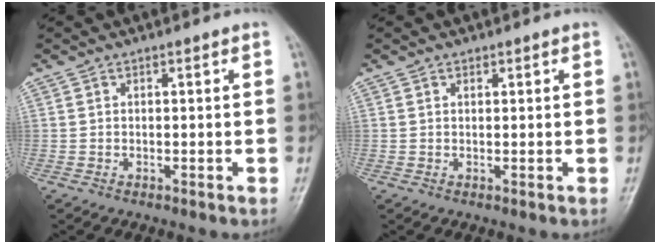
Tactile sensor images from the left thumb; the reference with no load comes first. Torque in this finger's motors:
{"motor_torque": [0.31, 0.52, -0.21, -0.10, -0.03]}